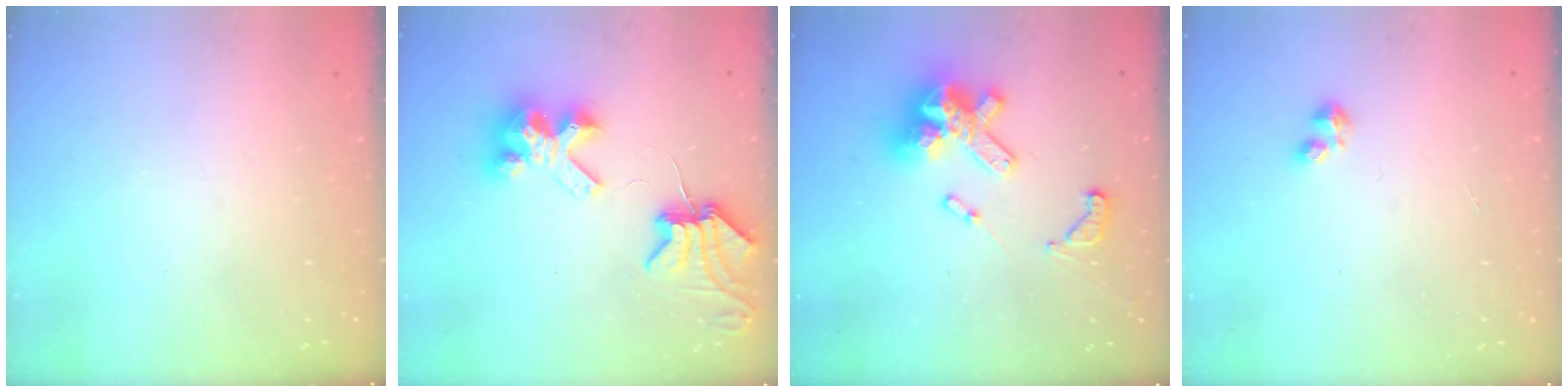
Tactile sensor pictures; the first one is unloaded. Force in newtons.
{"total": 7.9, "press": 7.8, "slide": 1.0}
{"total": 18.8, "press": 18.8, "slide": 1.4}
{"total": 2.0, "press": 2.0, "slide": 0.4}